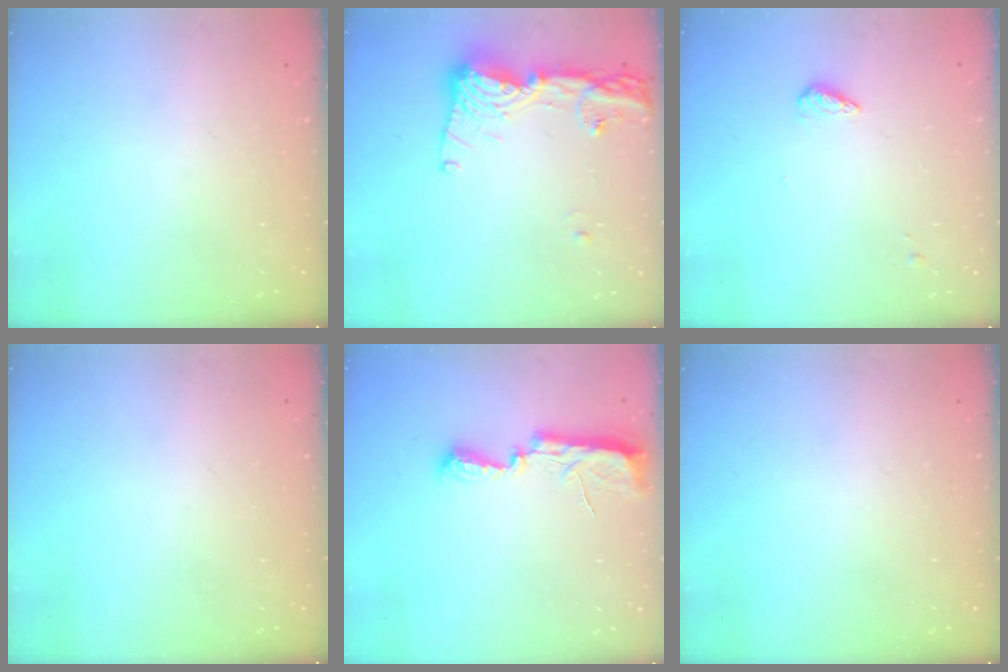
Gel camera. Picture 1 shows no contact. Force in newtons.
{"total": 14.5, "press": 14.4, "slide": 1.7}
{"total": 3.4, "press": 3.4, "slide": 0.5}
{"total": 0.0}
{"total": 10.5, "press": 9.1, "slide": 5.2}
{"total": 0.0}